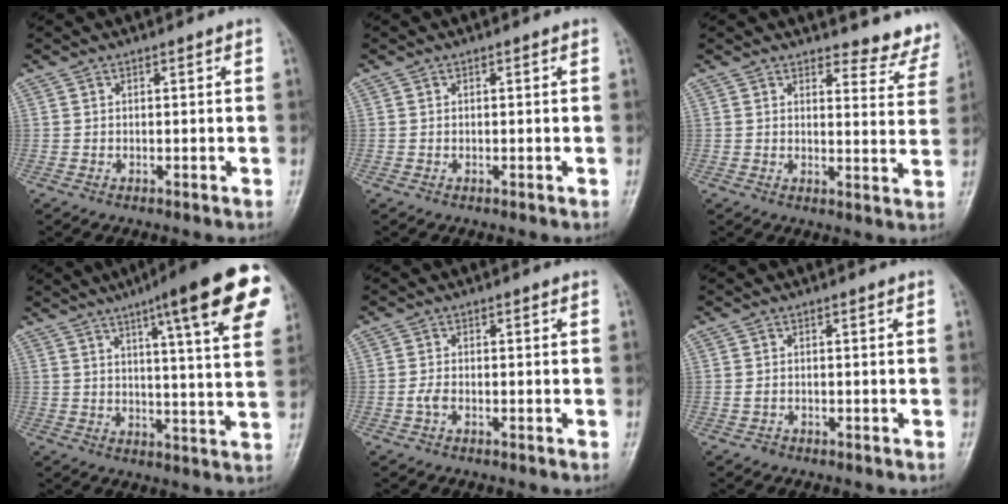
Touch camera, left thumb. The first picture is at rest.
{"total": 0.0}
{"total": 7.7, "force": [7.3, 2.3, 0.5], "torque": [0.025, -0.067, 0.066]}
{"total": 20.6, "force": [10.5, 3.2, 17.5], "torque": [-0.224, -0.022, 0.132]}
{"total": 1.5, "force": [-0.7, 0.7, 1.1], "torque": [-0.025, 0.003, -0.016]}
{"total": 0.8, "force": [-0.5, 0.6, 0.2], "torque": [-0.001, 0.003, -0.008]}